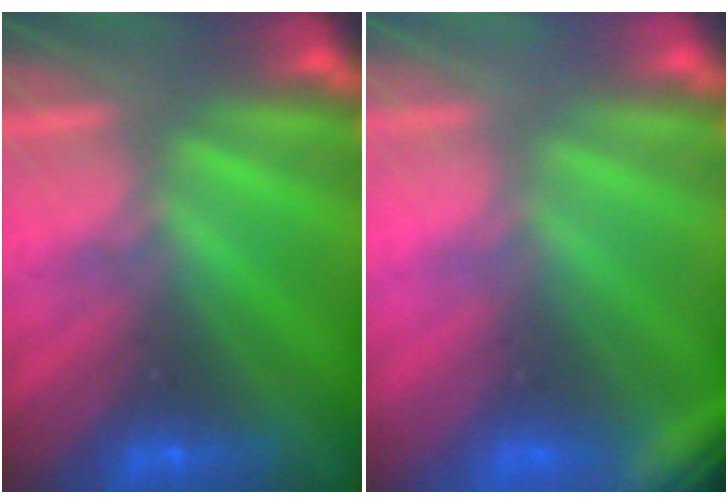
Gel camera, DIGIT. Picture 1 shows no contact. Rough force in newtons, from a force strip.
{"total": 2.8}